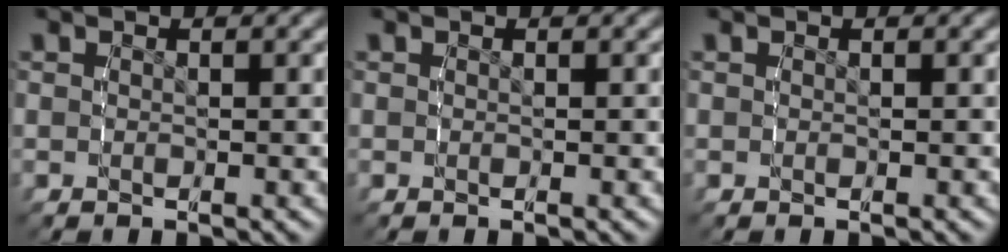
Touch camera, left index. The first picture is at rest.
{"total": 0.0}
{"total": 0.0}